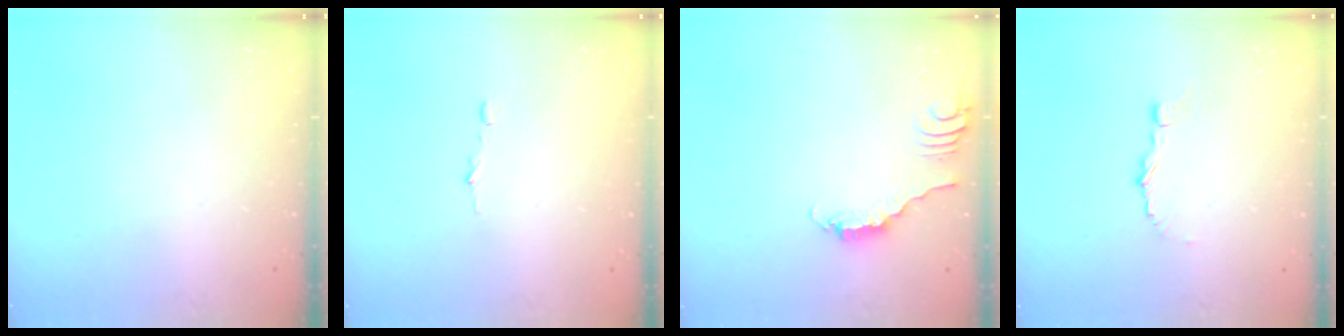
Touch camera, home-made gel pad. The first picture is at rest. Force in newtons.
{"total": 2.8, "press": 2.8, "slide": 0.2}
{"total": 2.2, "press": 2.1, "slide": 0.3}
{"total": 3.2, "press": 3.2, "slide": 0.4}